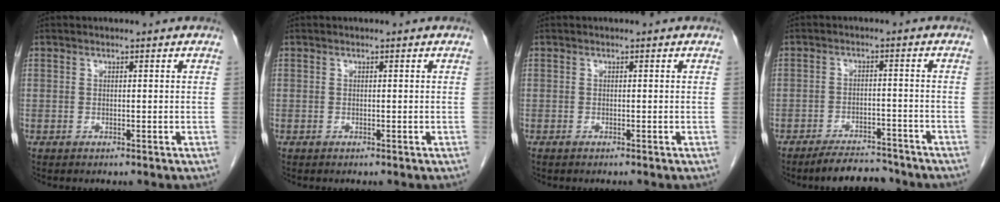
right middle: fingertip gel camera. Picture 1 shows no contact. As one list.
[{"total": 0.0}, {"total": 0.6, "force": [-0.5, 0.0, 0.2], "torque": [-0.003, -0.001, -0.010]}, {"total": 6.5, "force": [-6.0, 1.7, 1.7], "torque": [-0.023, -0.004, -0.094]}]